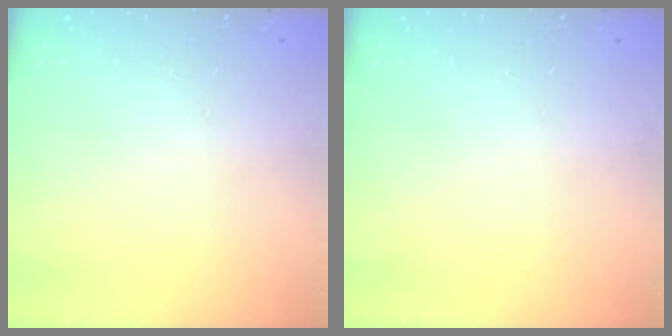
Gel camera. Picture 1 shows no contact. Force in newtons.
{"total": 0.0}